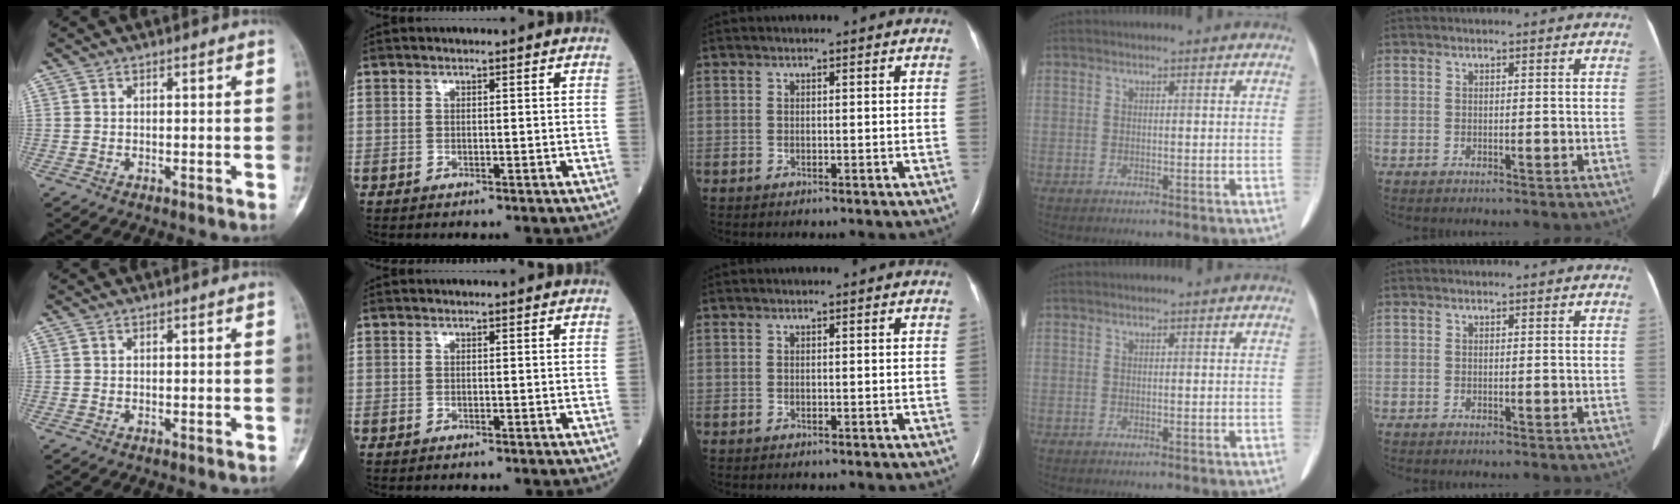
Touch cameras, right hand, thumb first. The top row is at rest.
{}